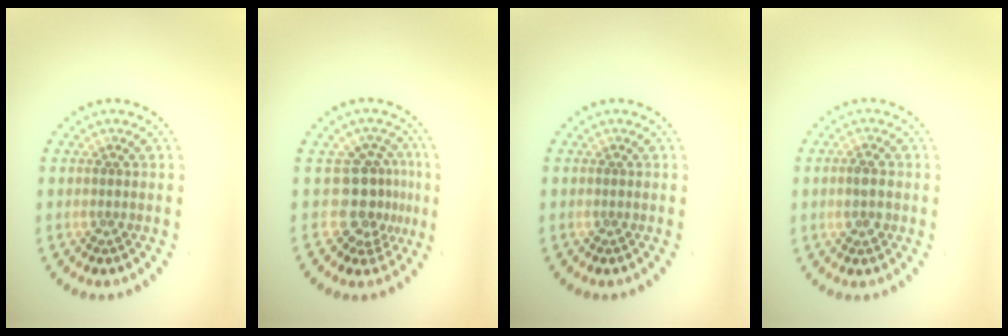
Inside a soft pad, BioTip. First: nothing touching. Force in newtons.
{"total": 3.6, "press": 2.6, "slide": 2.5}
{"total": 0.0}
{"total": 1.8, "press": 1.8, "slide": 0.1}